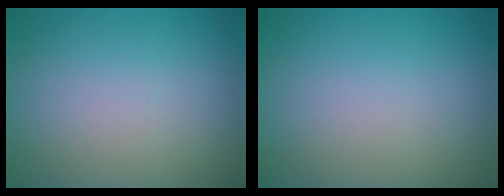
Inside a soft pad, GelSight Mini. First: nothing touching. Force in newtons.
{"total": 0.0}